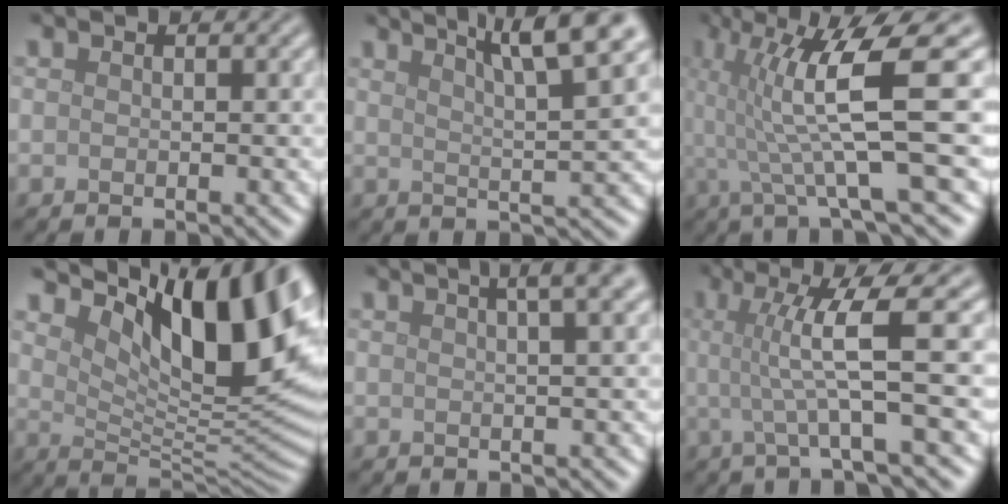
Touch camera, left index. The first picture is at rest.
{"total": 8.0, "force": [4.9, 1.6, 6.2], "torque": [-0.067, 0.027, 0.056]}
{"total": 8.1, "force": [0.8, 1.1, 8.0], "torque": [-0.138, 0.005, 0.012]}
{"total": 13.4, "force": [6.5, 4.8, 10.7], "torque": [-0.148, 0.005, 0.112]}
{"total": 5.8, "force": [3.3, 2.1, 4.4], "torque": [-0.028, 0.040, 0.015]}
{"total": 5.8, "force": [0.5, 0.7, 5.7], "torque": [-0.101, 0.003, 0.007]}